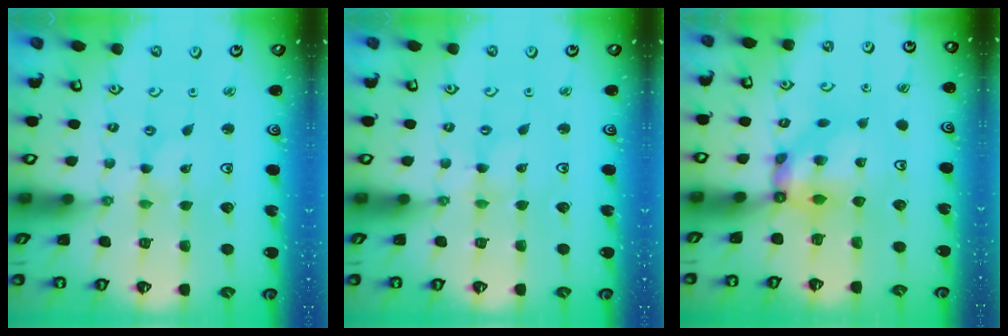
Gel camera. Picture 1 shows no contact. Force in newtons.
{"total": 0.8, "press": 0.8, "slide": 0.1}
{"total": 7.5, "press": 7.5, "slide": 0.5}